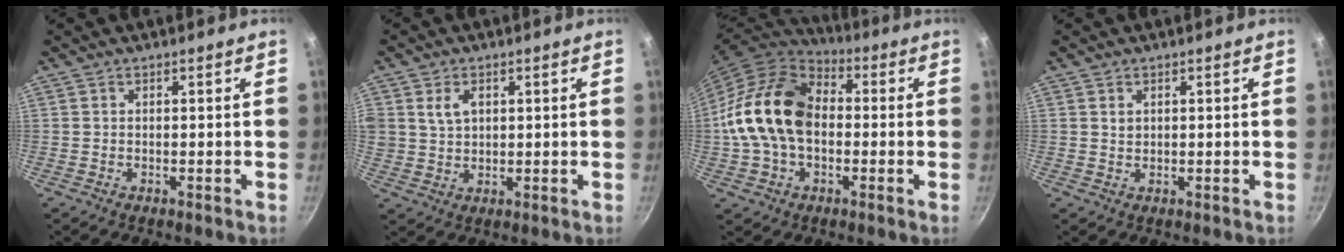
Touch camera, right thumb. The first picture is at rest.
{"total": 4.6, "force": [1.6, 3.4, 2.6], "torque": [-0.030, -0.003, 0.034]}
{"total": 18.7, "force": [-0.2, 13.1, 13.3], "torque": [-0.228, 0.038, -0.016]}
{"total": 1.3, "force": [0.6, 1.0, 0.6], "torque": [-0.008, 0.000, 0.011]}